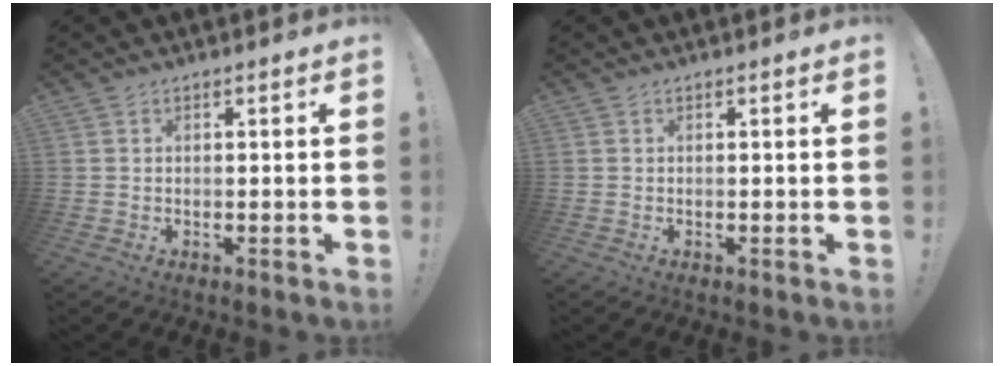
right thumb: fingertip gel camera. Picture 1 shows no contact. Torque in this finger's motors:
{"motor_torque": [0.01, -0.03, 0.16, -0.09, -0.04]}